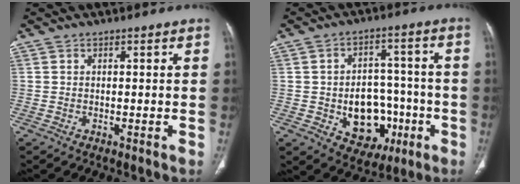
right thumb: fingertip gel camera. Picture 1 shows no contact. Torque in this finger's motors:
{"motor_torque": [2.90, 1.02, 1.21, -0.73, 0.23]}